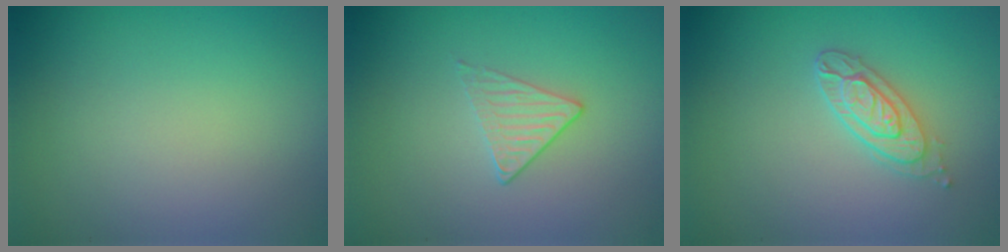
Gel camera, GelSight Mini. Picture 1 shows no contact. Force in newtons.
{"total": 1.4, "press": 1.1, "slide": 0.9}
{"total": 2.9, "press": 2.5, "slide": 1.5}